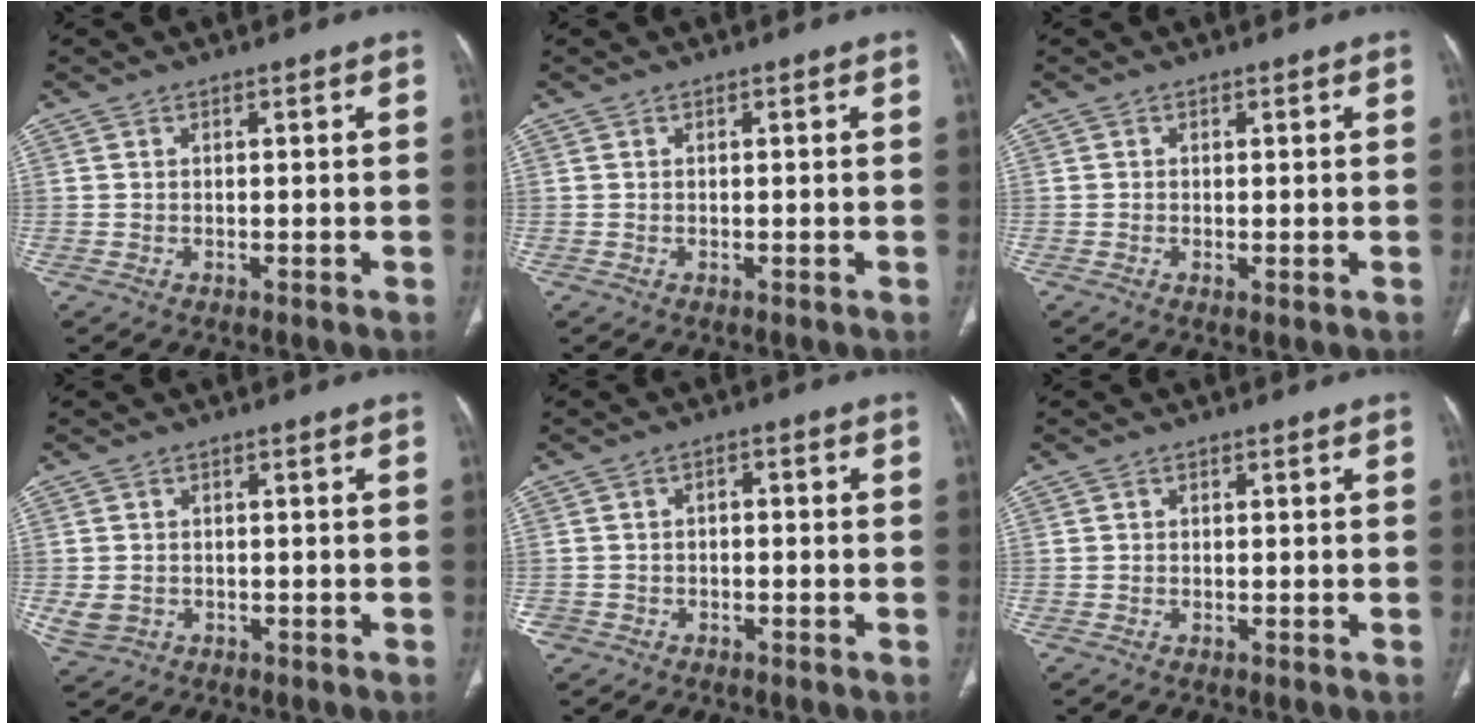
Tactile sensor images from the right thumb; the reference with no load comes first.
{"total": 0.0}
{"total": 0.8, "force": [-0.2, 0.3, 0.8], "torque": [-0.018, -0.004, -0.003]}
{"total": 3.7, "force": [-0.8, 3.2, 1.8], "torque": [-0.039, 0.002, -0.004]}
{"total": 2.9, "force": [-1.2, 2.5, 0.8], "torque": [-0.001, 0.019, -0.024]}
{"total": 0.0}